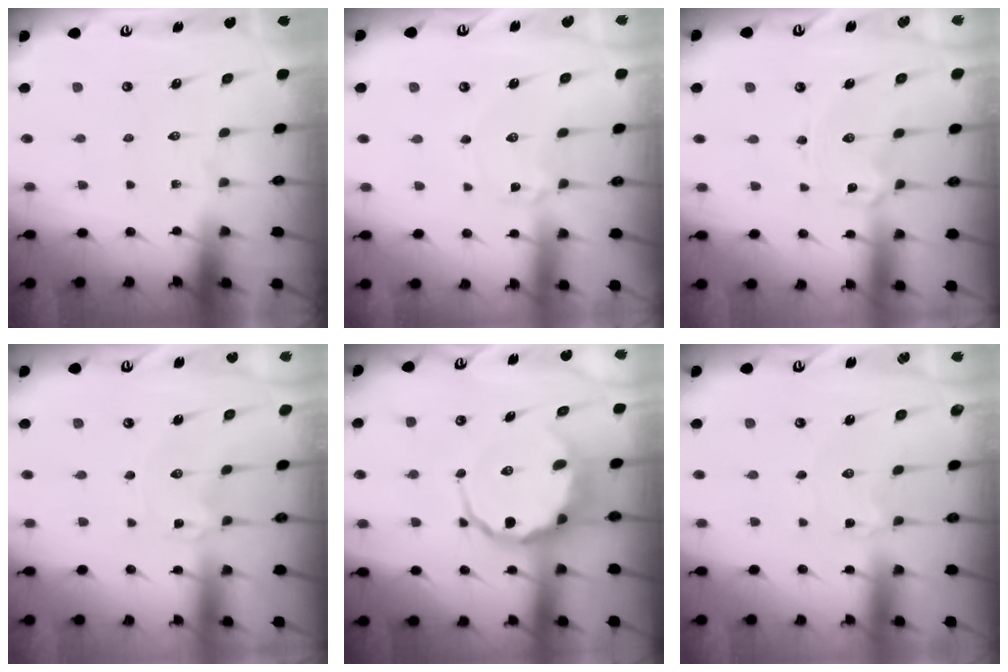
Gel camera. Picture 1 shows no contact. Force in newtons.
{"total": 2.9, "press": 2.9, "slide": 0.4}
{"total": 1.8, "press": 1.7, "slide": 0.3}
{"total": 0.0}
{"total": 8.3, "press": 7.8, "slide": 2.7}
{"total": 1.0, "press": 1.0, "slide": 0.1}